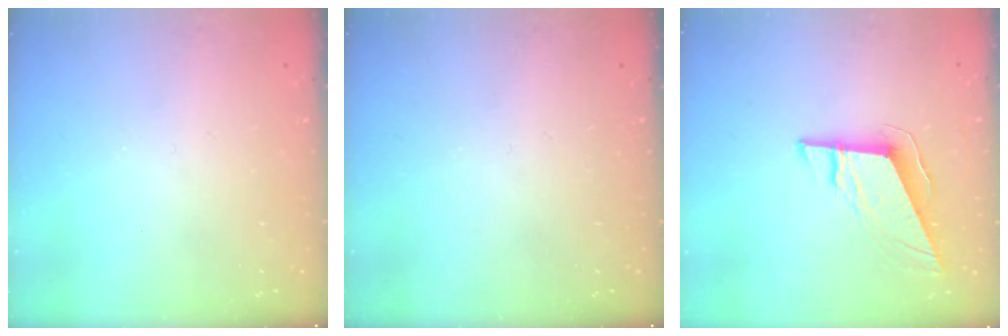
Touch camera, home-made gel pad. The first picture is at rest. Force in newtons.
{"total": 0.0}
{"total": 9.9, "press": 9.7, "slide": 2.0}